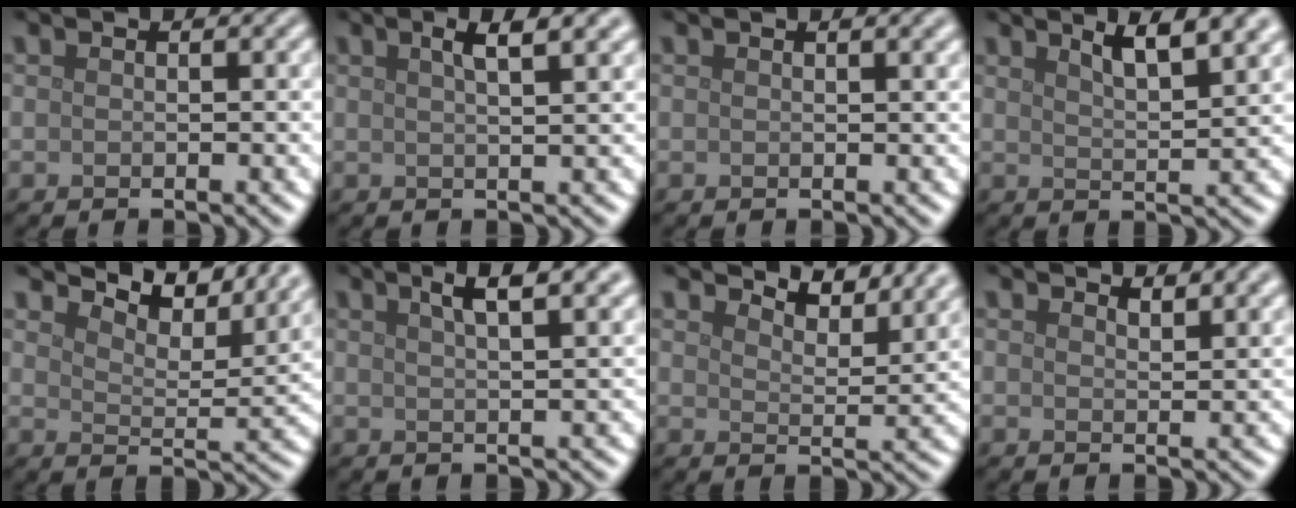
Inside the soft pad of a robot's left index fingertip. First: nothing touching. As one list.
[{"total": 3.8, "force": [2.0, 1.1, 3.1], "torque": [-0.026, 0.014, 0.019]}, {"total": 1.6, "force": [1.0, 0.6, 1.2], "torque": [-0.008, 0.005, 0.012]}, {"total": 5.4, "force": [3.6, 1.4, 3.8], "torque": [-0.037, 0.024, 0.040]}, {"total": 9.6, "force": [8.7, 2.1, 3.4], "torque": [-0.062, 0.009, 0.125]}, {"total": 5.2, "force": [3.1, 1.6, 3.9], "torque": [-0.034, 0.026, 0.029]}, {"total": 5.5, "force": [5.2, 0.9, 1.5], "torque": [-0.034, -0.003, 0.070]}, {"total": 2.2, "force": [2.0, 0.4, 0.9], "torque": [-0.011, 0.000, 0.034]}]